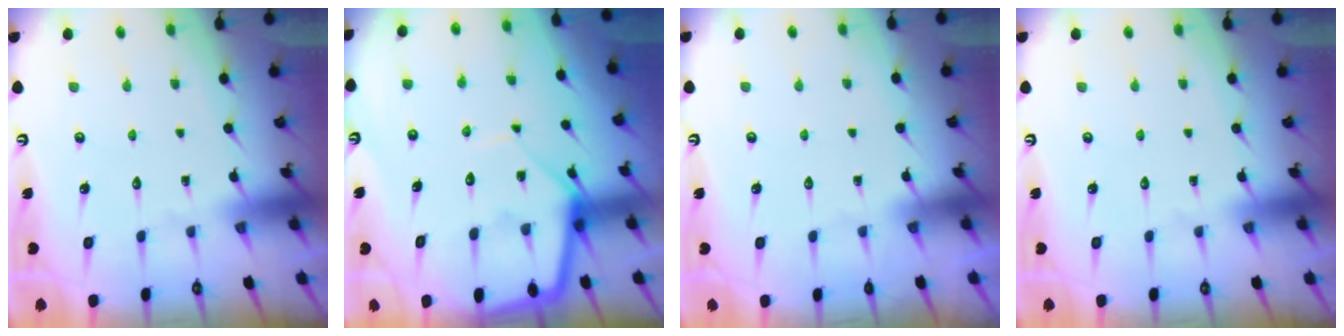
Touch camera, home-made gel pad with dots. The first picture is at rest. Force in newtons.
{"total": 10.5, "press": 10.5, "slide": 0.6}
{"total": 0.0}
{"total": 0.0}